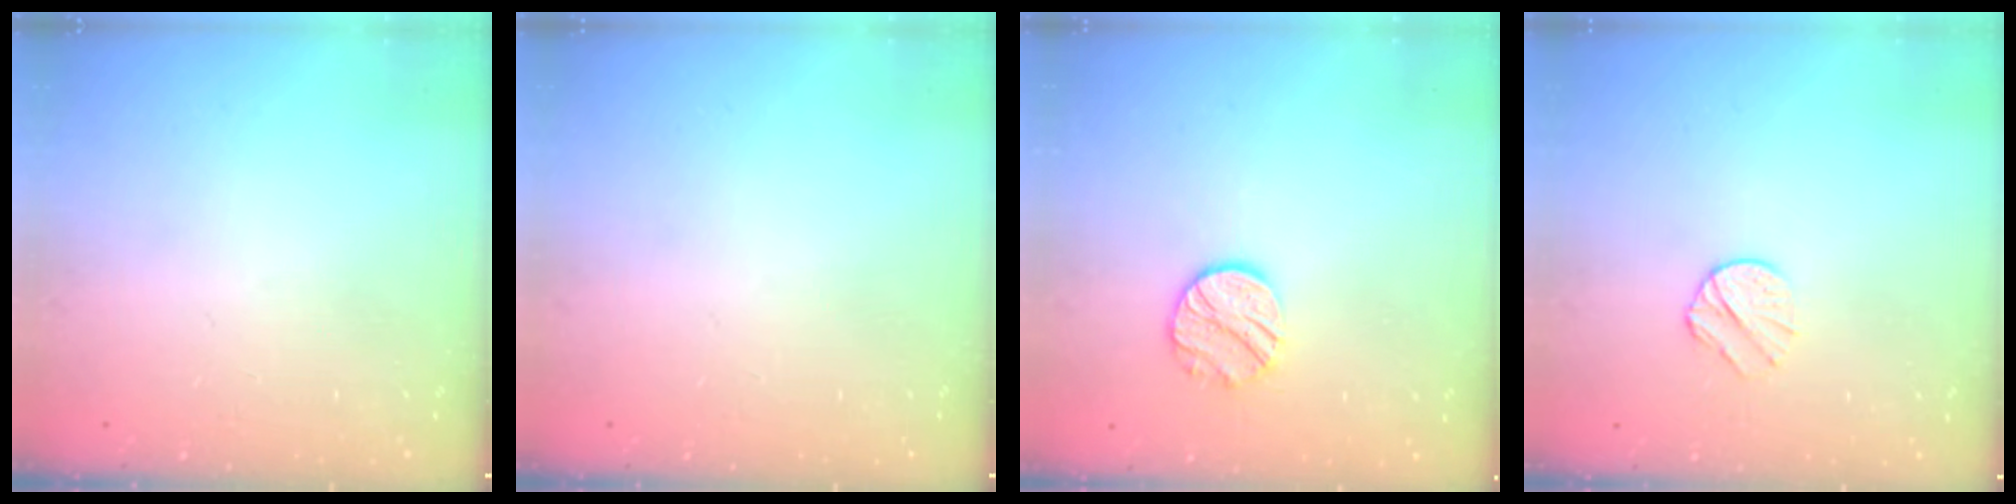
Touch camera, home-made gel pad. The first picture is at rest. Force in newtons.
{"total": 0.0}
{"total": 9.2, "press": 9.2, "slide": 0.3}
{"total": 7.5, "press": 7.4, "slide": 1.2}